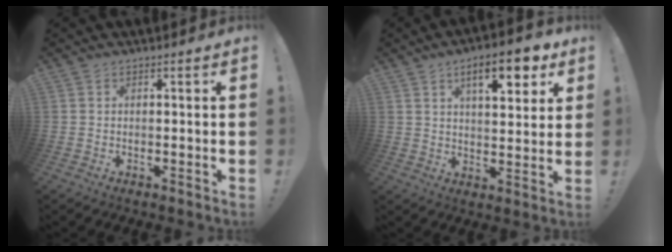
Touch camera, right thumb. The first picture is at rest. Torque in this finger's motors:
{"motor_torque": [0.38, 2.76, 1.15, 0.47, 0.07]}